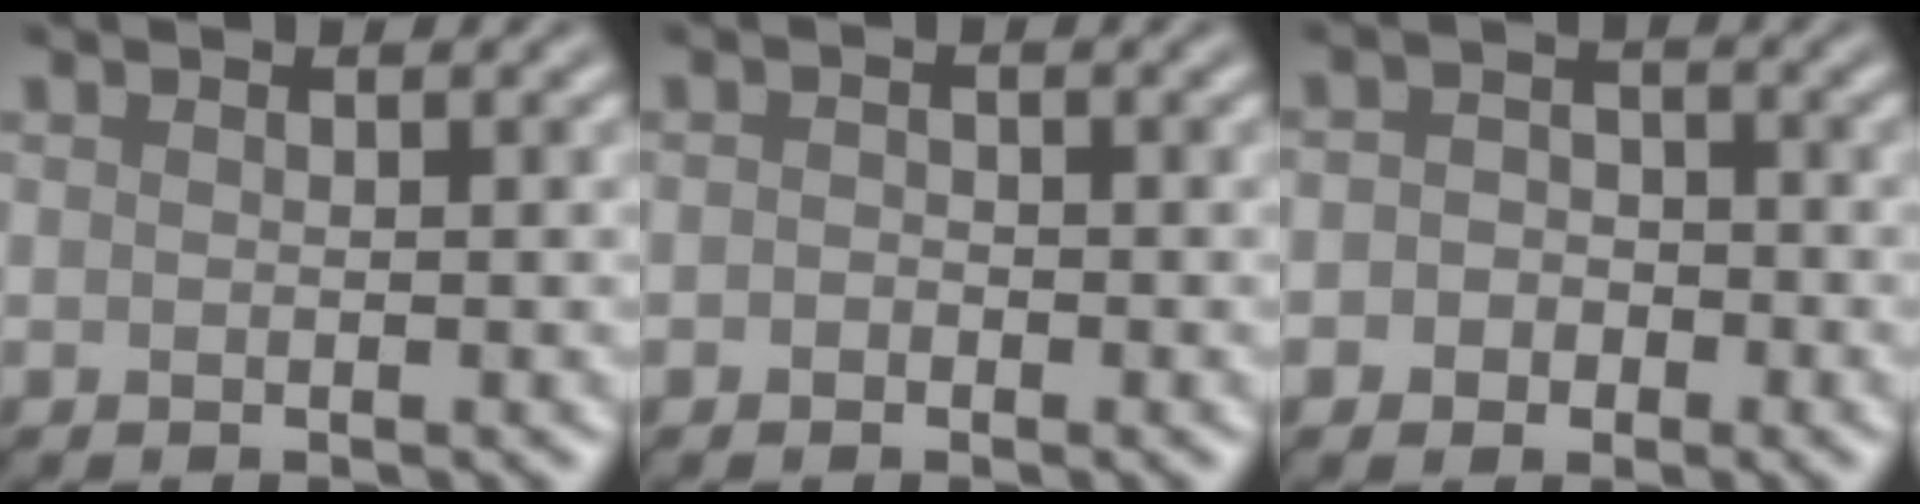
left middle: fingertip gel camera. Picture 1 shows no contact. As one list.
[{"total": 0.8, "force": [-0.3, 0.6, 0.3], "torque": [-0.006, -0.002, -0.010]}, {"total": 2.5, "force": [-0.8, 2.2, 1.0], "torque": [0.005, 0.002, -0.029]}]